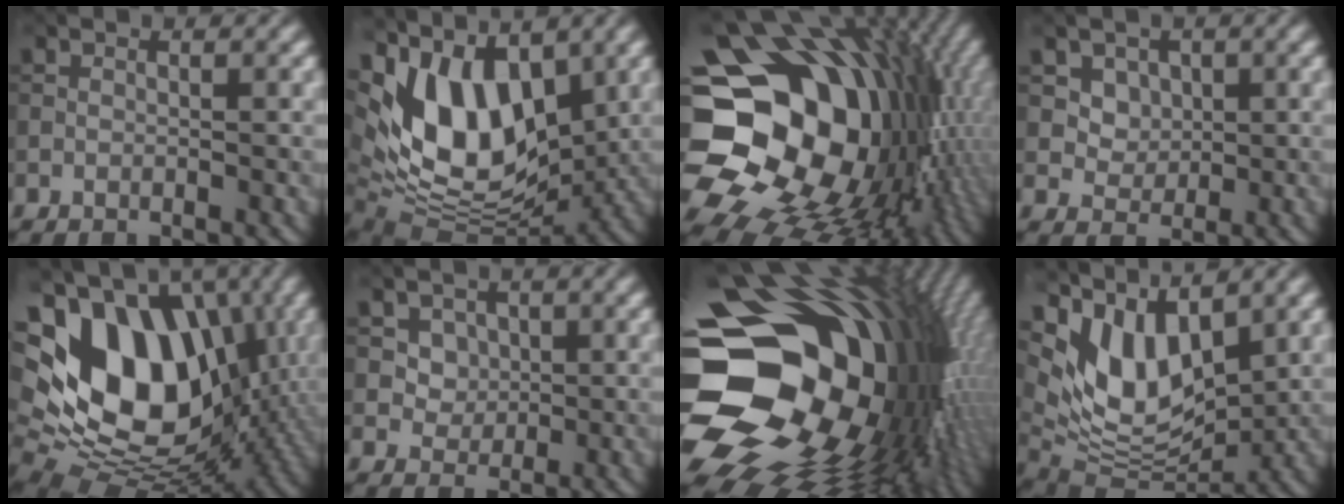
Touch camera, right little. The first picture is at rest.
{"total": 12.0, "force": [2.8, 7.2, 9.1], "torque": [-0.166, -0.008, 0.047]}
{"total": 21.0, "force": [0.5, 16.6, 13.0], "torque": [-0.250, -0.013, 0.032]}
{"total": 3.9, "force": [1.8, 3.0, 1.7], "torque": [-0.044, -0.012, 0.047]}
{"total": 18.1, "force": [2.6, 12.4, 12.9], "torque": [-0.228, 0.001, 0.050]}
{"total": 3.6, "force": [1.5, 2.8, 1.5], "torque": [-0.039, -0.011, 0.038]}
{"total": 22.0, "force": [1.0, 15.9, 15.1], "torque": [-0.303, -0.044, 0.042]}
{"total": 8.5, "force": [3.5, 4.7, 6.2], "torque": [-0.120, -0.012, 0.067]}